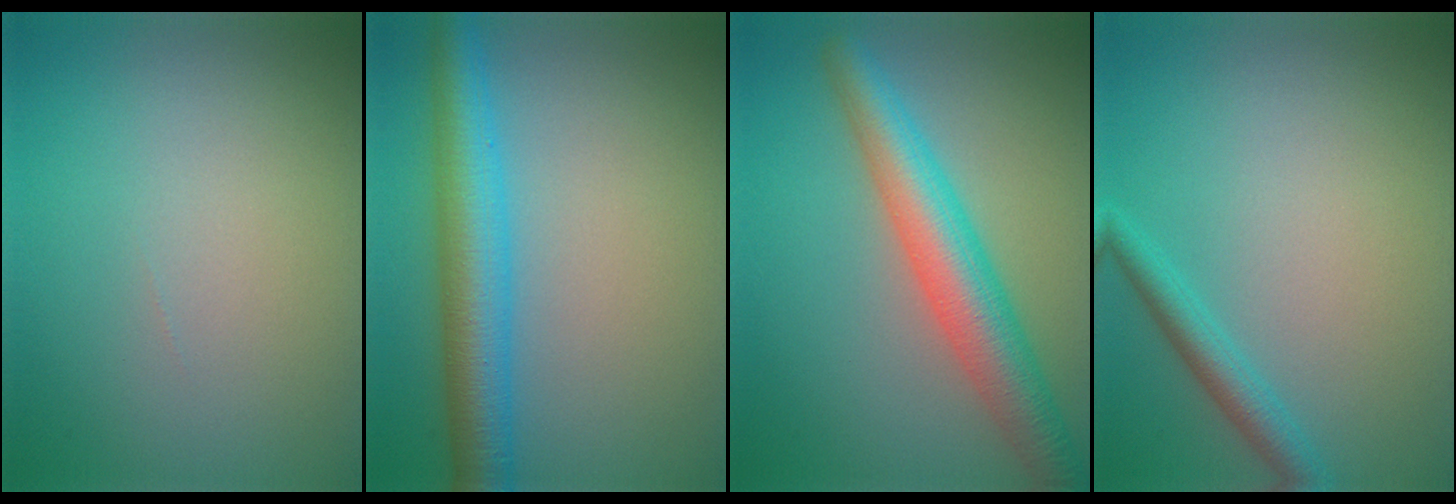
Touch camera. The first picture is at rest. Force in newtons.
{"total": 6.2, "press": 6.2, "slide": 0.2}
{"total": 6.1, "press": 6.1, "slide": 0.2}
{"total": 2.4, "press": 2.4, "slide": 0.2}